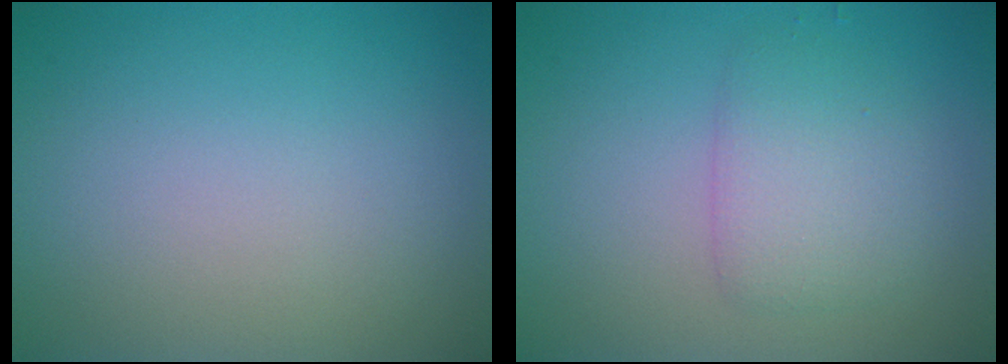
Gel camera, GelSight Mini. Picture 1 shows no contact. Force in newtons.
{"total": 2.9, "press": 2.9, "slide": 0.1}